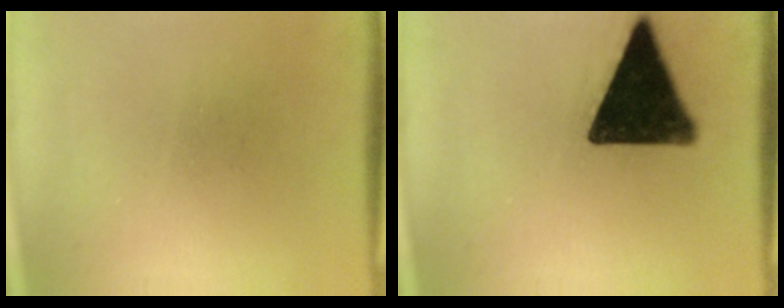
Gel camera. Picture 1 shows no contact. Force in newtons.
{"total": 16.6}